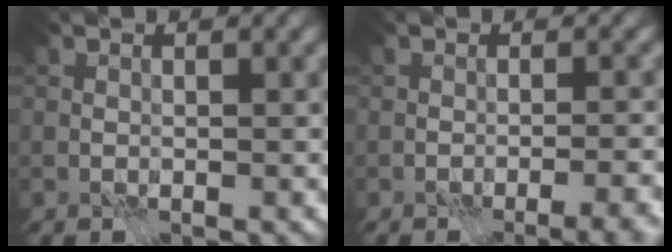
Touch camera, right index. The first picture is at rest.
{"total": 3.2, "force": [-2.3, 0.6, 2.3], "torque": [-0.031, 0.002, -0.029]}